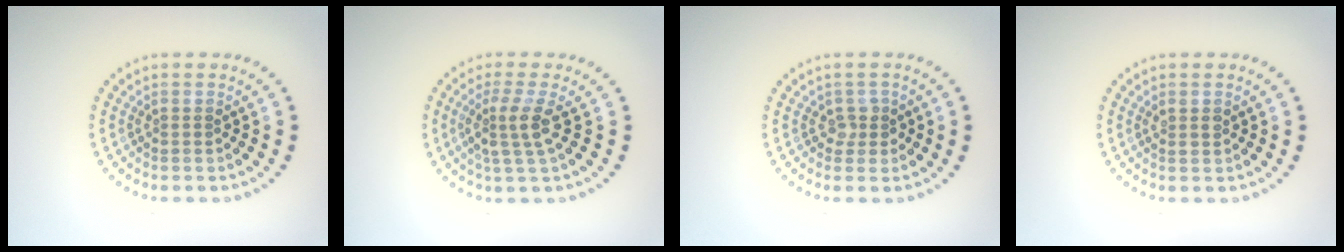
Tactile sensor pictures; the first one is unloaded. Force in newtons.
{"total": 2.8, "press": 2.2, "slide": 1.7}
{"total": 1.4, "press": 1.1, "slide": 0.8}
{"total": 0.9, "press": 0.8, "slide": 0.5}